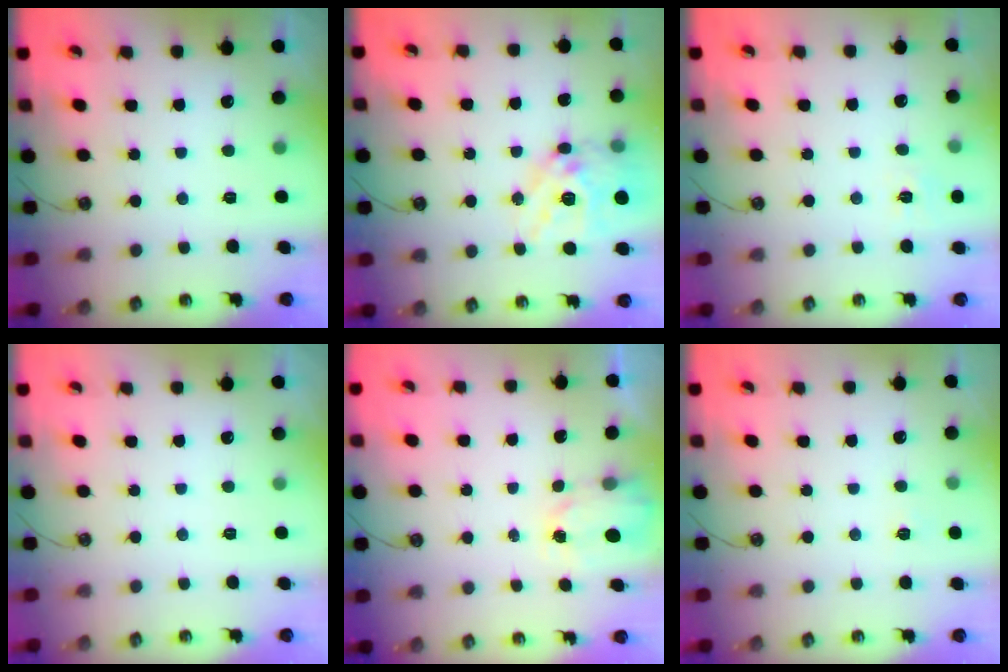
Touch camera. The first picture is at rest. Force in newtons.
{"total": 17.8, "press": 17.7, "slide": 1.7}
{"total": 5.6, "press": 5.5, "slide": 0.7}
{"total": 0.0}
{"total": 1.6, "press": 1.6, "slide": 0.3}
{"total": 2.7, "press": 2.6, "slide": 0.4}